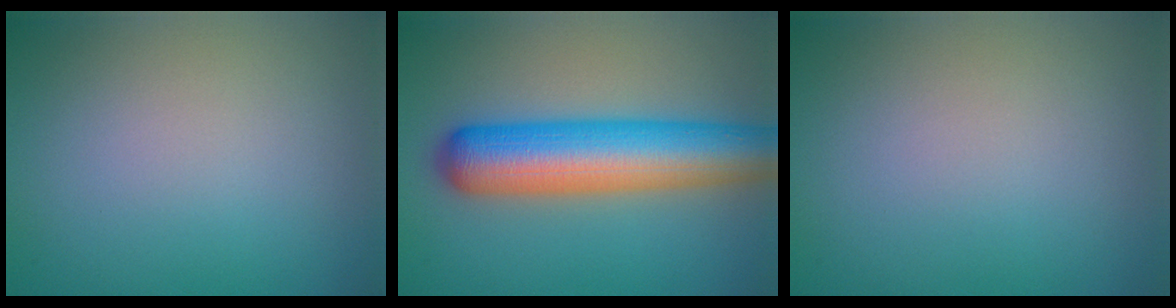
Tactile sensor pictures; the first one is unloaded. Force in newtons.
{"total": 9.1, "press": 9.1, "slide": 0.2}
{"total": 0.0}